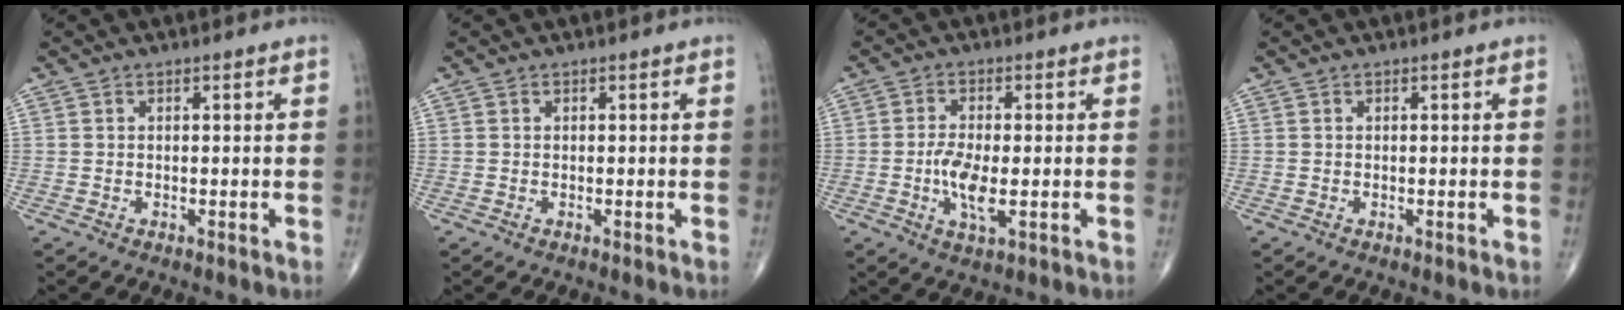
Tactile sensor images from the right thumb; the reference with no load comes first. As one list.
[{"total": 0.0}, {"total": 6.4, "force": [-1.2, 2.3, 5.8], "torque": [-0.120, -0.006, -0.023]}, {"total": 0.0}]